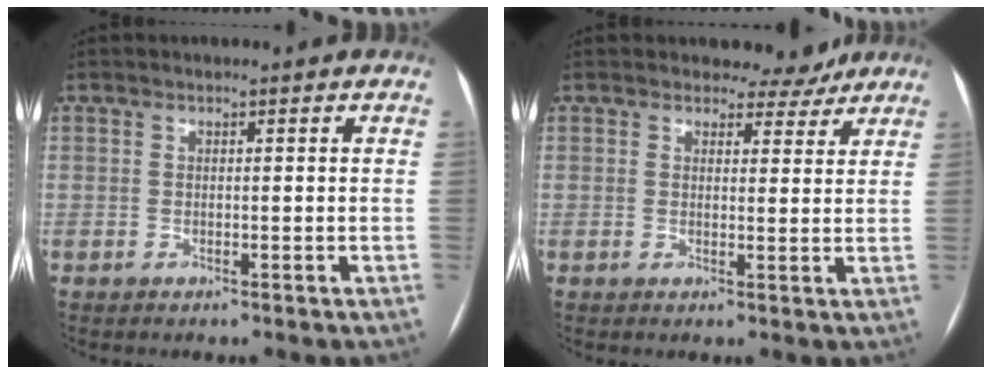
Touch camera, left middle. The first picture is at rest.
{"total": 3.8, "force": [3.5, 1.6, 0.2], "torque": [0.002, -0.007, 0.035]}